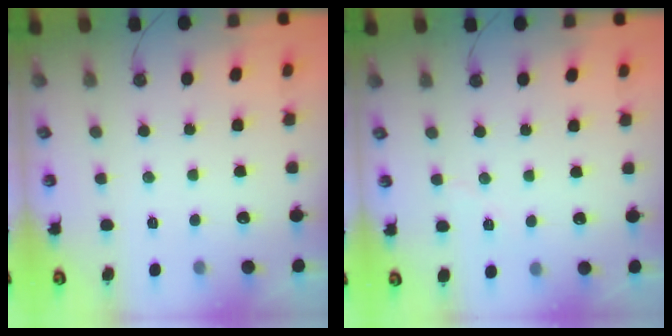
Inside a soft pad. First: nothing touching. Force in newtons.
{"total": 4.6, "press": 4.2, "slide": 2.0}